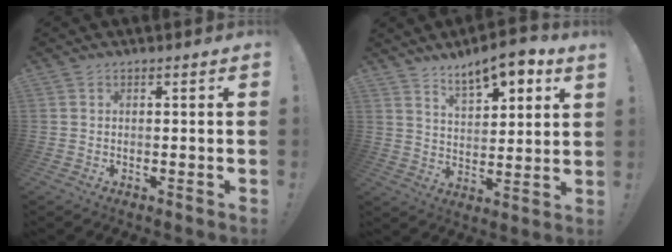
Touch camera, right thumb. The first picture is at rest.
{"total": 10.2, "force": [7.7, 3.2, 5.9], "torque": [-0.093, -0.045, 0.135]}